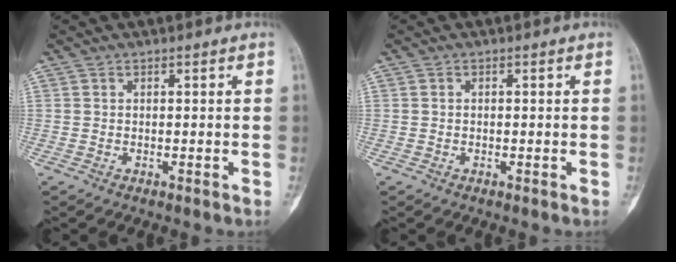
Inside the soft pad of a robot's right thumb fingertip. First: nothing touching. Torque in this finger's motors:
{"motor_torque": [-0.56, 0.14, 0.15, -0.24, -0.12]}